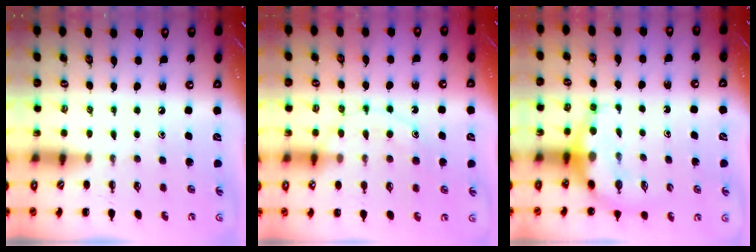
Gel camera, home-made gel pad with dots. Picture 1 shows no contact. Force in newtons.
{"total": 12.8, "press": 12.7, "slide": 1.0}
{"total": 7.2, "press": 7.2, "slide": 1.1}